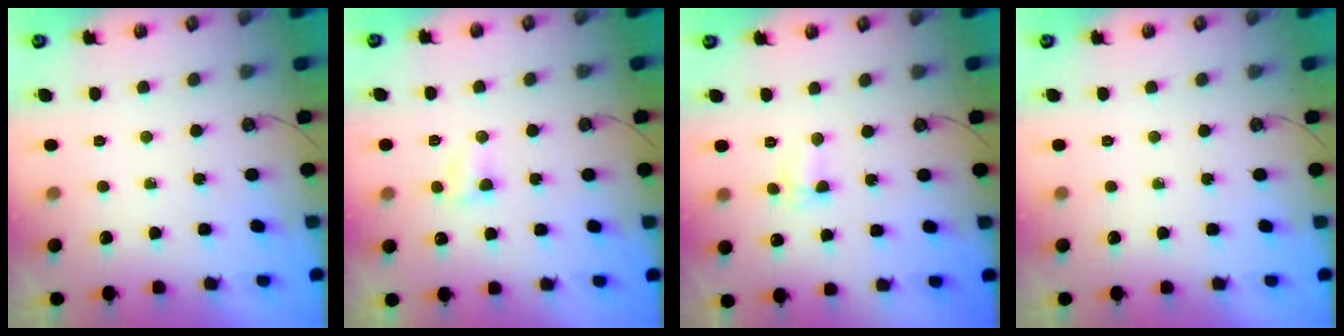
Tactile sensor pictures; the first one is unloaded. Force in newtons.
{"total": 3.8, "press": 3.7, "slide": 0.5}
{"total": 5.8, "press": 4.7, "slide": 3.4}
{"total": 0.0}